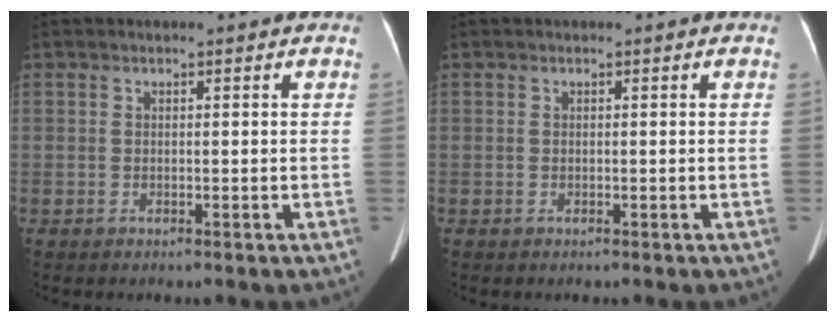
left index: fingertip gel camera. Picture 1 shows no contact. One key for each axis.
{"total": 0.0}